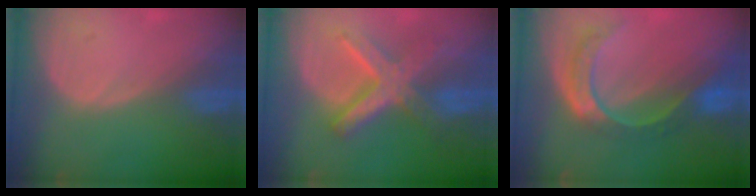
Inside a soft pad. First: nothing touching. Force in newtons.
{"total": 8.2, "press": 8.2, "slide": 0.7}
{"total": 8.5, "press": 7.2, "slide": 4.6}